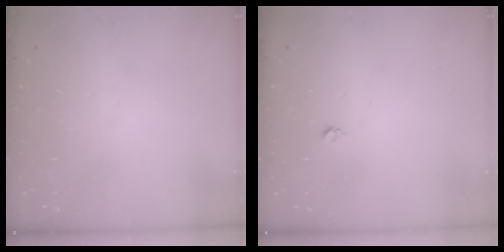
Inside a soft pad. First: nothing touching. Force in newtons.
{"total": 3.0, "press": 2.9, "slide": 0.4}